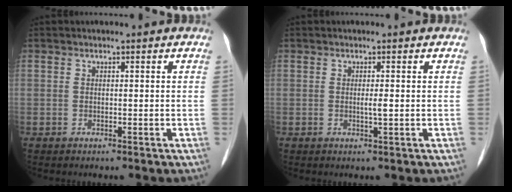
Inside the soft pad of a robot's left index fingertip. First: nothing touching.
{"total": 1.1, "force": [-0.1, 0.0, 1.1], "torque": [-0.022, -0.001, -0.003]}